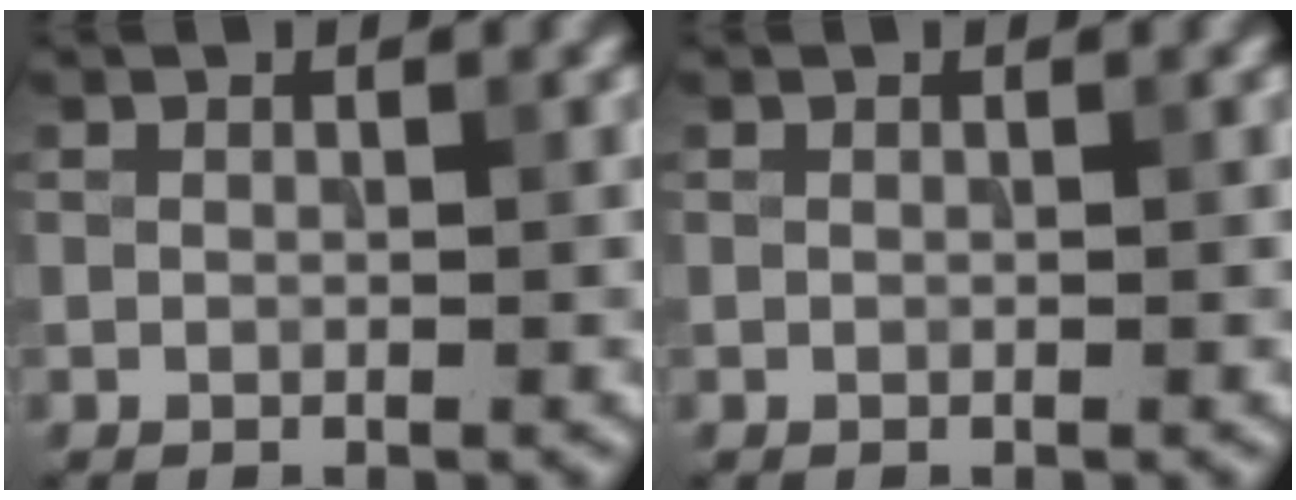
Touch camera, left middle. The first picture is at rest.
{"total": 0.0}